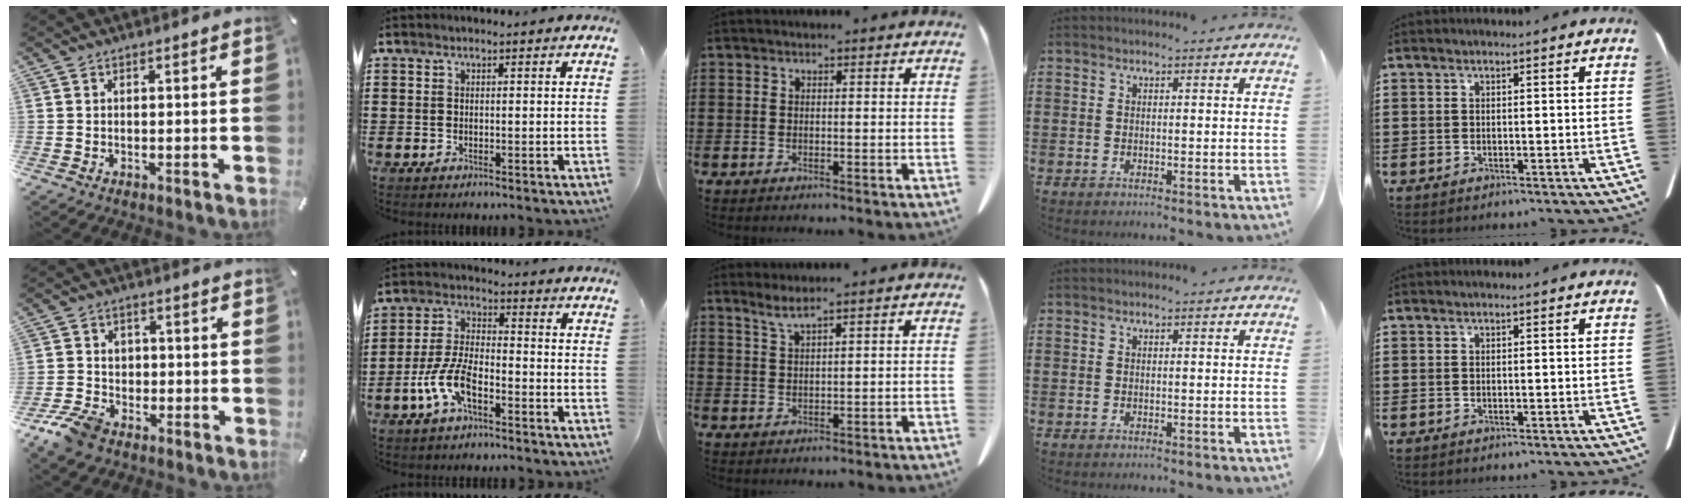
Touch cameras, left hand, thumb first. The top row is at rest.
{"thumb": {"total": 8.5, "force": [-4.3, 6.3, 3.7], "torque": [-0.088, 0.029, -0.080]}, "index": {"total": 7.8, "force": [-4.0, 2.9, 6.1], "torque": [-0.139, -0.003, -0.077]}, "middle": {"total": 2.5, "force": [2.0, -0.2, 1.5], "torque": [-0.034, -0.002, 0.038]}}